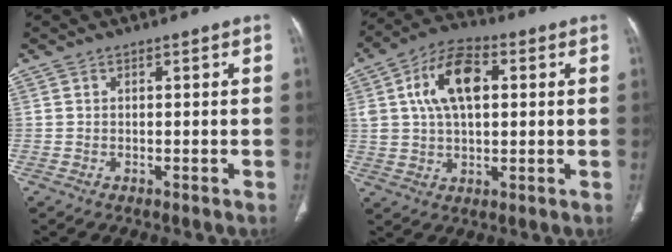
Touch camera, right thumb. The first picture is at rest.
{"total": 12.7, "force": [3.1, 7.3, 10.0], "torque": [-0.171, 0.012, 0.050]}